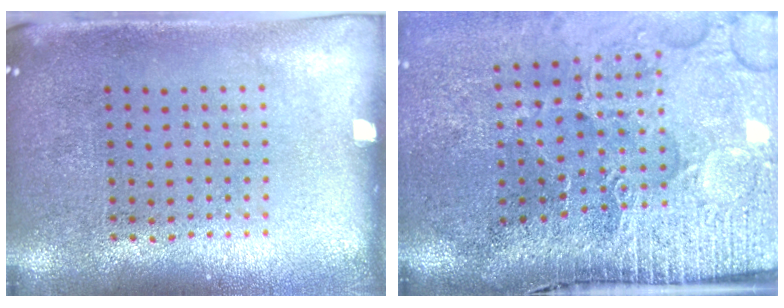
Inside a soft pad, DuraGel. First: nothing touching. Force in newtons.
{"total": 4.9, "press": 4.0, "slide": 2.8}